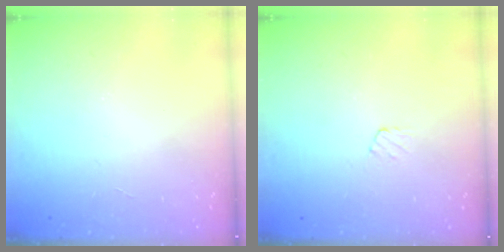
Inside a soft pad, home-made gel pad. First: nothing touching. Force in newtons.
{"total": 3.5, "press": 3.5, "slide": 0.3}